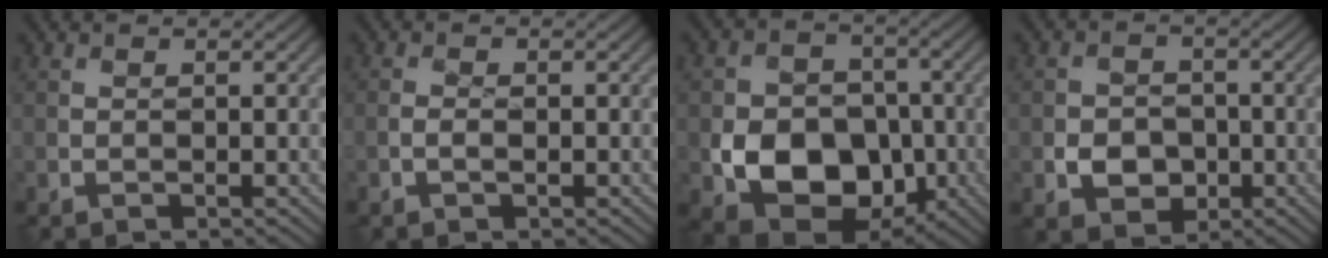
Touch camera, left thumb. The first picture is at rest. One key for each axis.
{"total": 1.3, "fx": -0.4, "fy": 0.5, "fz": 1.1, "tx": -0.023, "ty": 0.004, "tz": -0.010}
{"total": 11.2, "fx": -3.1, "fy": 8.2, "fz": 6.9, "tx": -0.133, "ty": -0.019, "tz": -0.061}
{"total": 4.4, "fx": -1.4, "fy": 3.5, "fz": 2.2, "tx": -0.041, "ty": -0.003, "tz": -0.027}